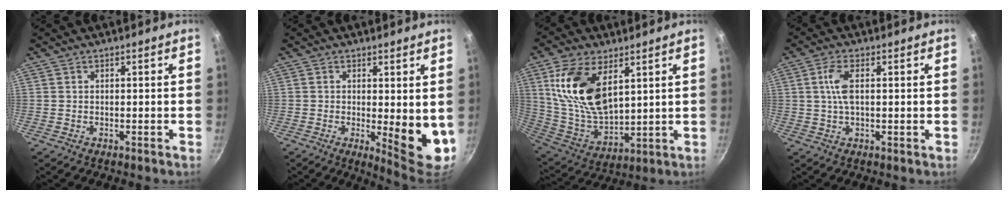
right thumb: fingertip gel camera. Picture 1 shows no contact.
{"total": 8.6, "force": [-0.1, 2.8, 8.1], "torque": [-0.102, -0.020, 0.004]}
{"total": 17.4, "force": [6.4, 9.3, 13.2], "torque": [-0.244, -0.037, 0.140]}
{"total": 5.0, "force": [0.9, 1.9, 4.5], "torque": [-0.098, 0.007, 0.016]}